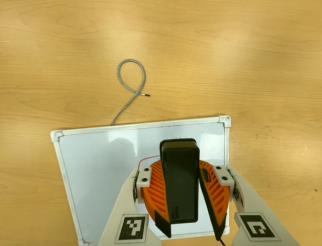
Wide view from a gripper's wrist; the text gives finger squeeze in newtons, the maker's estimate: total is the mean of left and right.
{"total": 8.6, "left": 8.5, "right": 8.6}